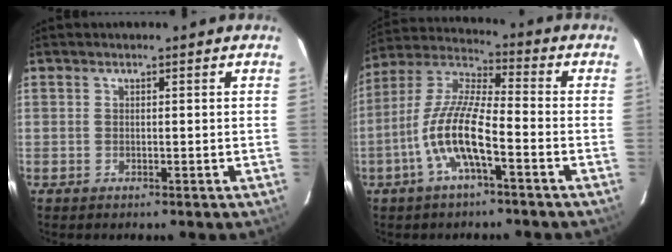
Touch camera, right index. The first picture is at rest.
{"total": 11.8, "force": [-4.8, 2.4, 10.5], "torque": [-0.222, 0.003, -0.096]}